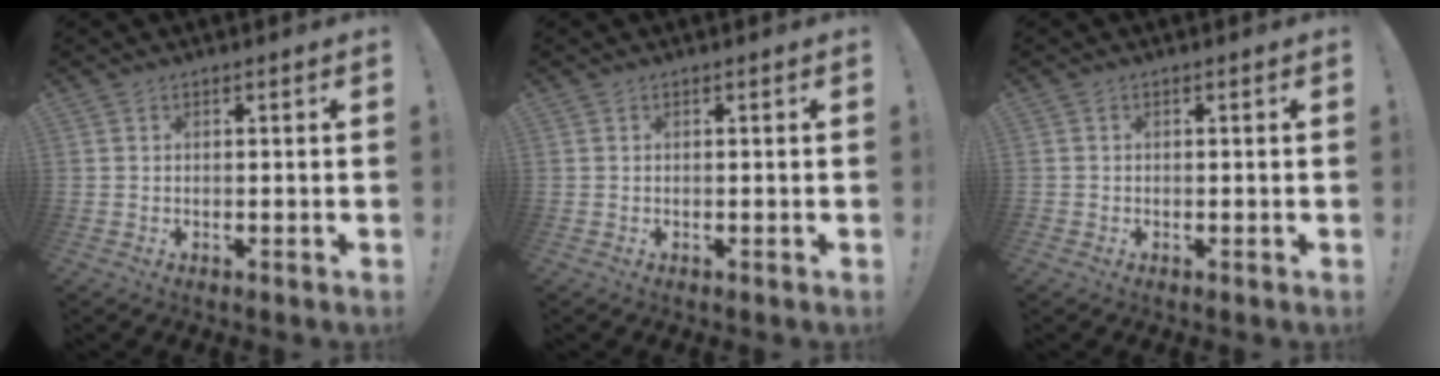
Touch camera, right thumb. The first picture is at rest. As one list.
[{"total": 0.0}, {"total": 0.7, "force": [-0.4, 0.5, 0.0], "torque": [-0.004, 0.004, -0.006]}]